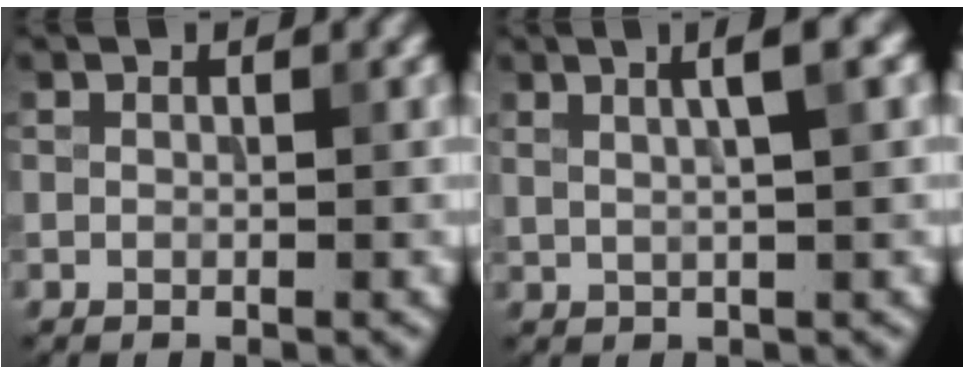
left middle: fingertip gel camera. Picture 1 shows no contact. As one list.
[{"total": 3.5, "force": [1.4, 0.8, 3.1], "torque": [-0.033, 0.011, 0.020]}]